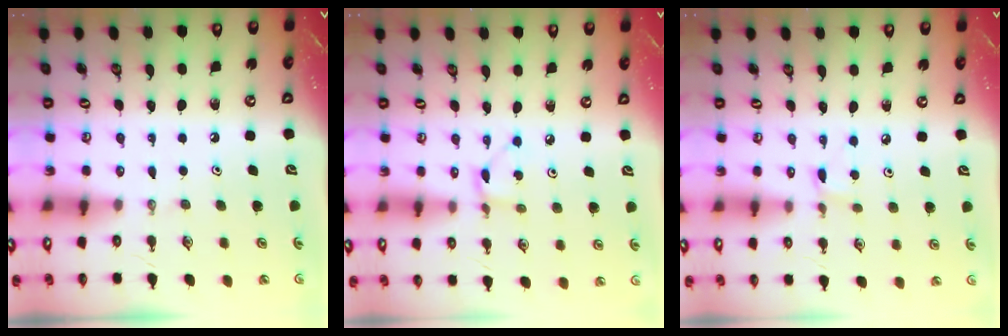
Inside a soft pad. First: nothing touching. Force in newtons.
{"total": 1.8, "press": 1.8, "slide": 0.1}
{"total": 3.0, "press": 2.9, "slide": 0.4}